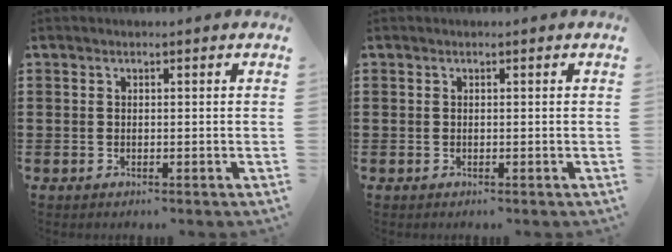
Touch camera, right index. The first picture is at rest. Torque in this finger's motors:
{"motor_torque": [0.06, 0.01, -0.01, -0.01]}